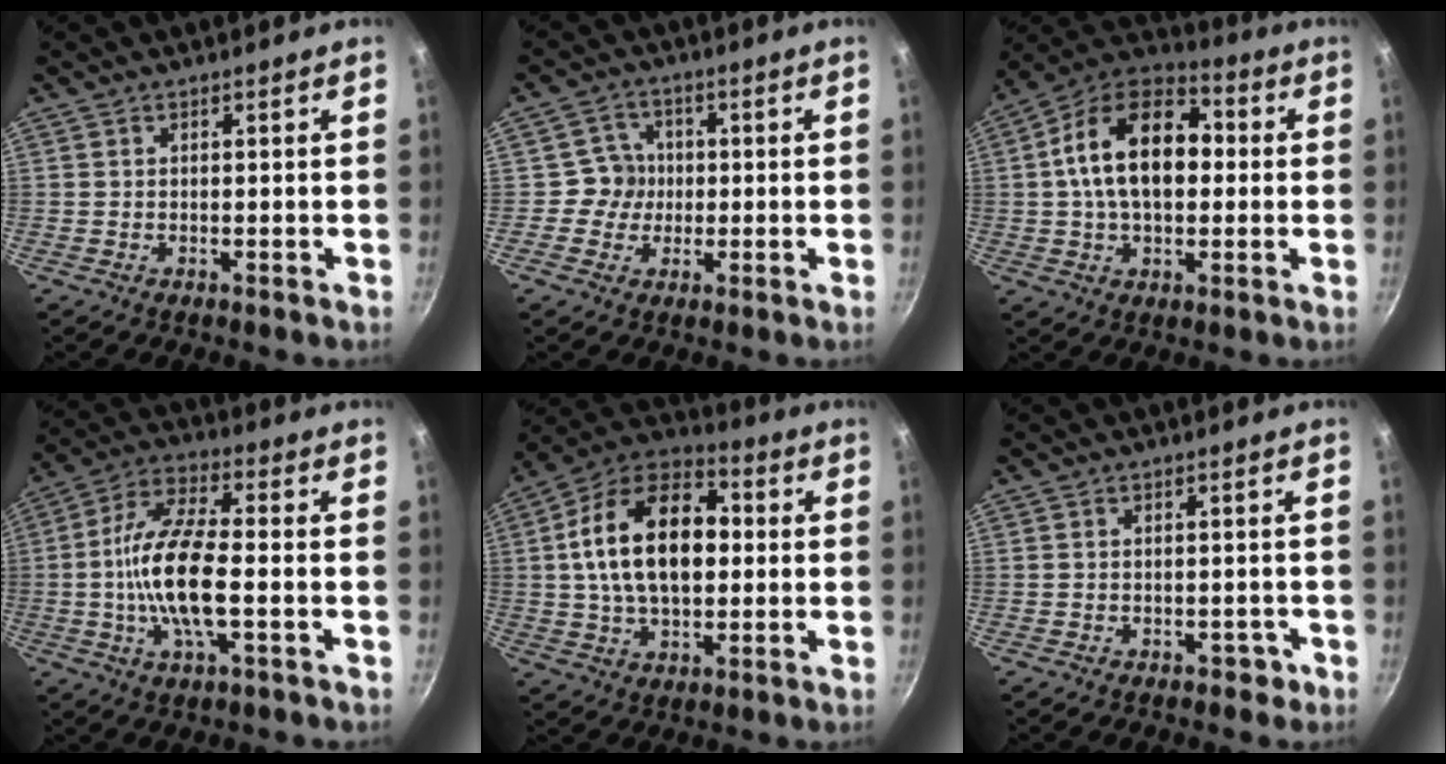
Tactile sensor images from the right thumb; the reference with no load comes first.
{"total": 5.3, "force": [-0.4, 5.2, 1.0], "torque": [0.020, 0.014, -0.014]}
{"total": 18.7, "force": [1.8, 11.4, 14.6], "torque": [-0.230, 0.030, 0.023]}
{"total": 15.1, "force": [-1.9, 5.4, 13.9], "torque": [-0.284, 0.021, -0.041]}
{"total": 20.6, "force": [1.9, 12.3, 16.4], "torque": [-0.268, 0.023, 0.027]}
{"total": 2.2, "force": [-1.3, 1.5, 0.9], "torque": [-0.002, 0.013, -0.014]}